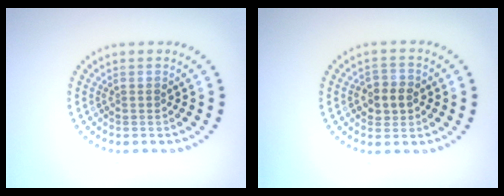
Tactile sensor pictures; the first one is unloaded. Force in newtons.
{"total": 2.8, "press": 2.8, "slide": 0.4}